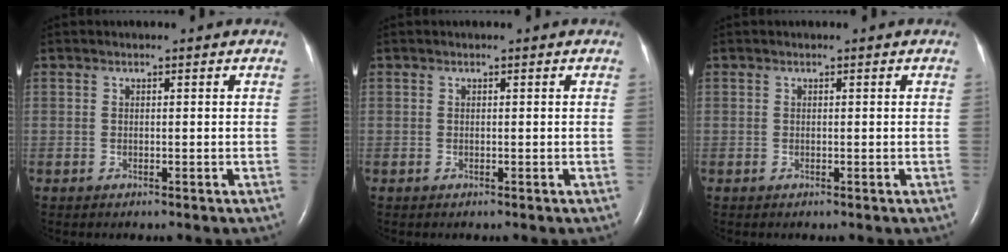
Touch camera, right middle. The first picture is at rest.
{"total": 0.0}
{"total": 0.0}